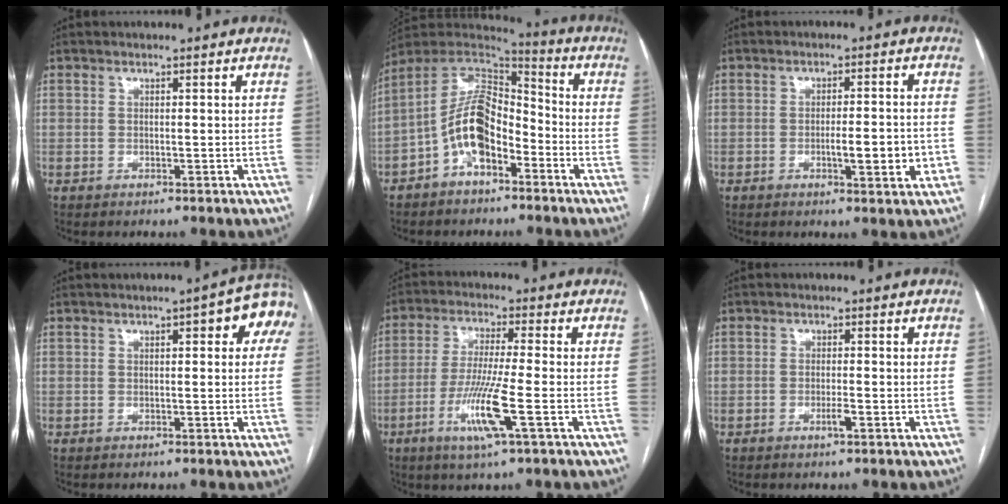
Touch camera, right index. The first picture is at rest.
{"total": 11.7, "force": [-4.6, 5.6, 9.2], "torque": [-0.182, 0.035, -0.083]}
{"total": 6.0, "force": [-1.8, 0.9, 5.7], "torque": [-0.084, 0.000, -0.022]}
{"total": 6.8, "force": [2.5, 1.9, 6.1], "torque": [-0.071, 0.021, 0.022]}
{"total": 9.4, "force": [-3.5, -0.4, 8.8], "torque": [-0.176, -0.018, -0.069]}
{"total": 1.6, "force": [-0.8, 0.1, 1.4], "torque": [-0.025, 0.000, -0.015]}